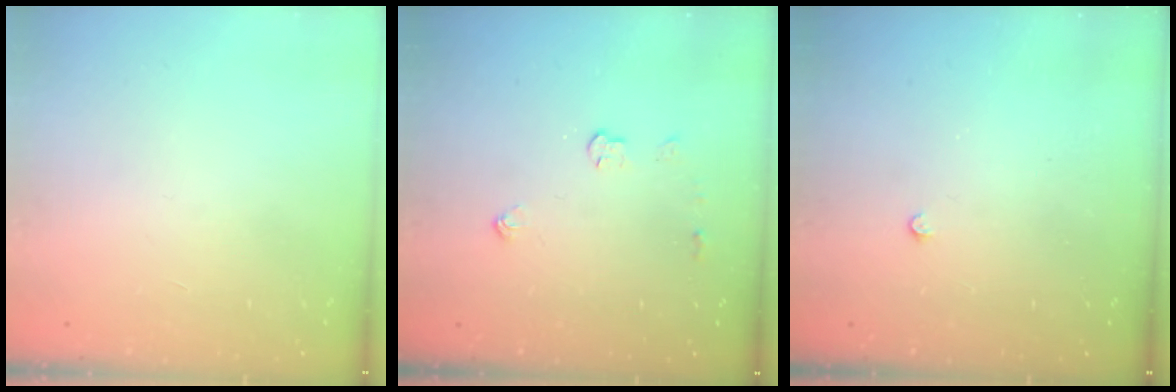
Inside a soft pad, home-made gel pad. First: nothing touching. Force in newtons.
{"total": 3.9, "press": 3.9, "slide": 0.4}
{"total": 2.3, "press": 2.3, "slide": 0.4}